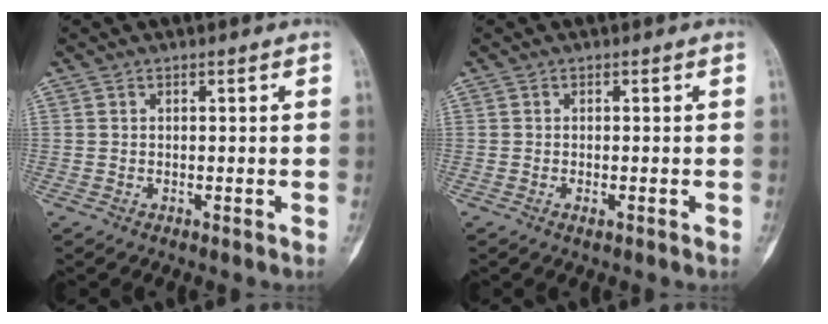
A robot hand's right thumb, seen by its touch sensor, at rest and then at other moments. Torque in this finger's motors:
{"motor_torque": [-0.42, -0.28, 0.05, 0.22, 0.04]}